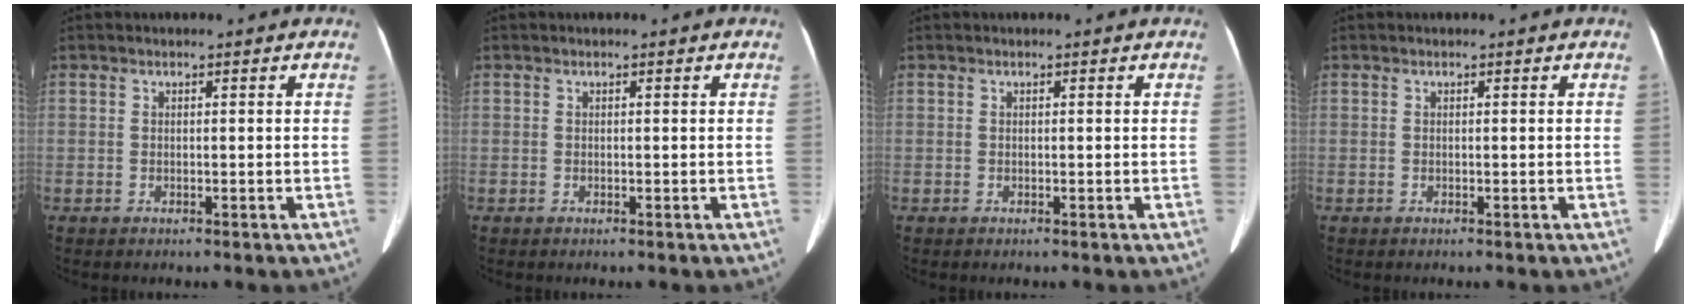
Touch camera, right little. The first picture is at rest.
{"total": 0.0}
{"total": 0.0}
{"total": 0.0}